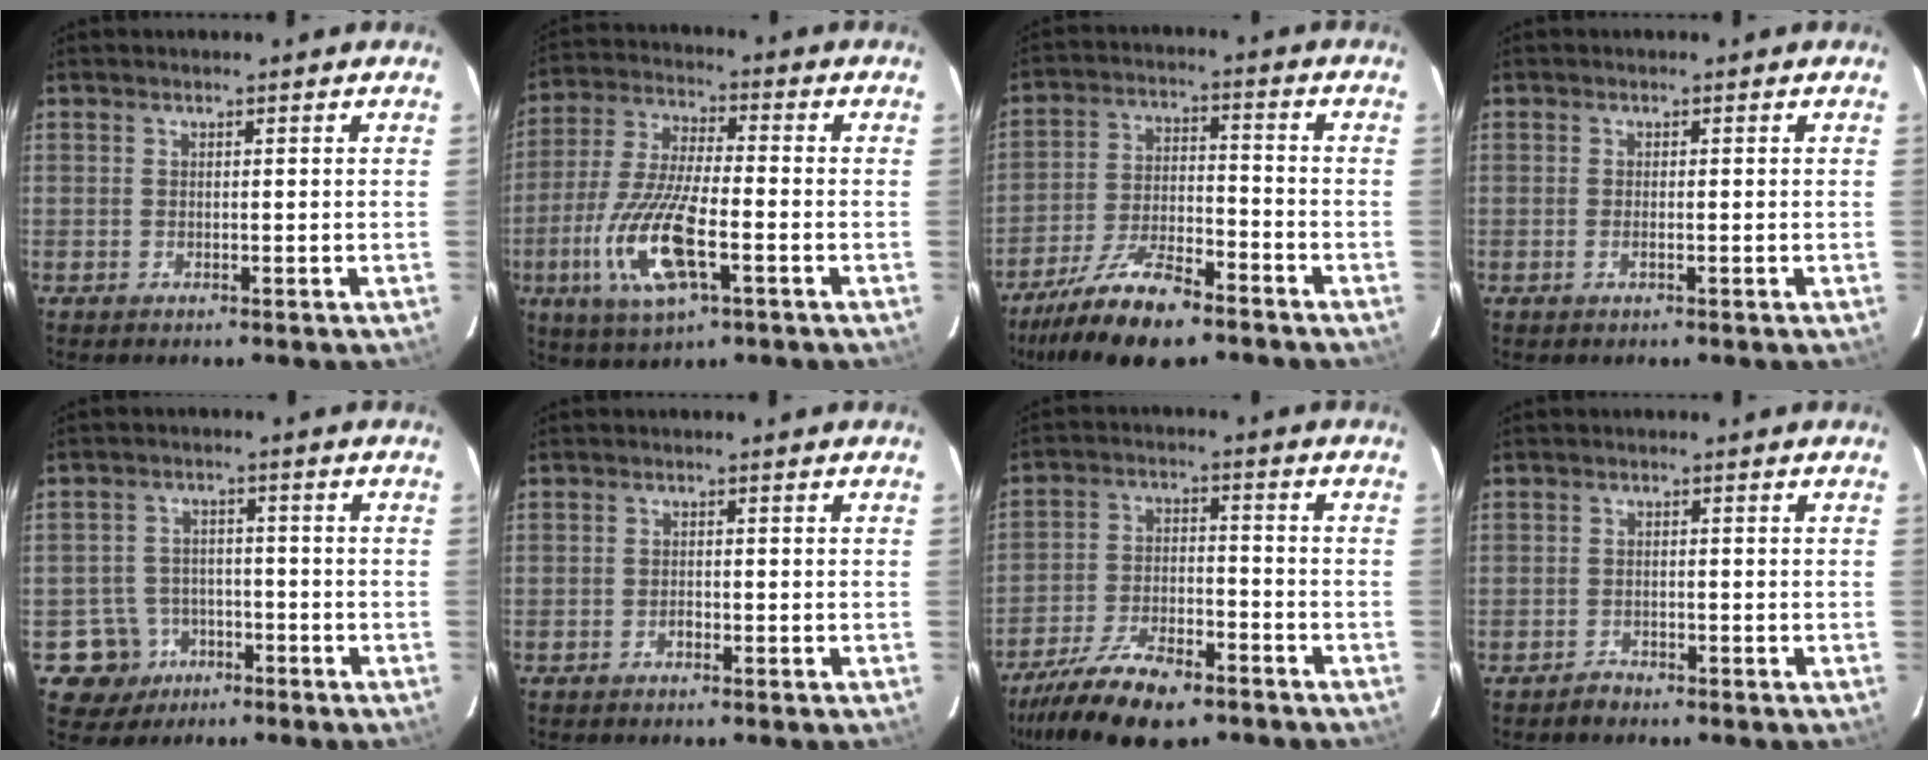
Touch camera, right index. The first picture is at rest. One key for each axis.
{"total": 15.0, "fx": -5.3, "fy": 4.8, "fz": 13.2, "tx": -0.285, "ty": -0.014, "tz": -0.101}
{"total": 14.9, "fx": -11.2, "fy": 4.5, "fz": 8.7, "tx": -0.188, "ty": -0.016, "tz": -0.205}
{"total": 0.9, "fx": -0.4, "fy": 0.2, "fz": 0.8, "tx": -0.017, "ty": 0.000, "tz": -0.008}
{"total": 7.0, "fx": -3.4, "fy": 6.1, "fz": -0.1, "tx": -0.011, "ty": 0.032, "tz": -0.048}
{"total": 0.8, "fx": -0.6, "fy": 0.5, "fz": 0.3, "tx": -0.006, "ty": 0.003, "tz": -0.011}
{"total": 15.2, "fx": -11.3, "fy": 5.7, "fz": 8.3, "tx": -0.187, "ty": -0.022, "tz": -0.197}
{"total": 1.9, "fx": -1.4, "fy": 1.1, "fz": -0.2, "tx": 0.001, "ty": 0.007, "tz": -0.025}